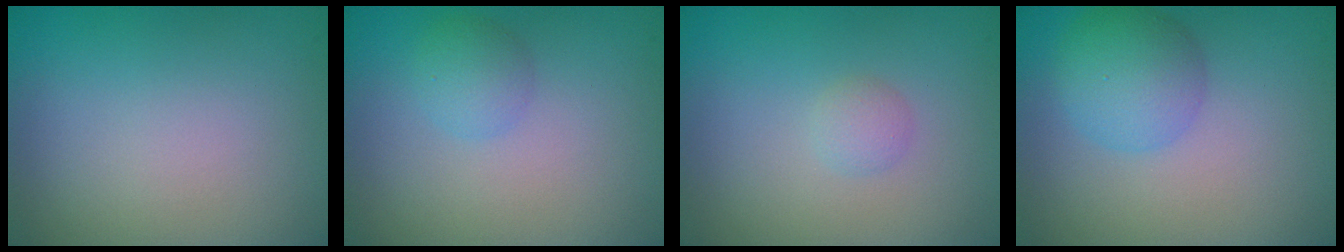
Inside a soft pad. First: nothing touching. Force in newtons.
{"total": 1.8, "press": 1.8, "slide": 0.1}
{"total": 1.0, "press": 1.0, "slide": 0.0}
{"total": 4.0, "press": 3.9, "slide": 0.2}